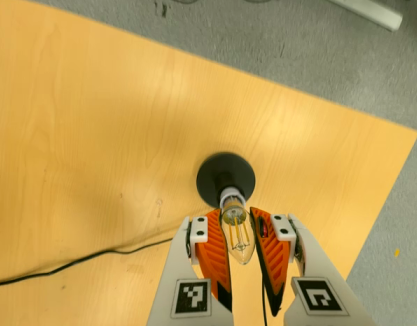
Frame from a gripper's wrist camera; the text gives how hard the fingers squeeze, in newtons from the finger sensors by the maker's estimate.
{"total": 23.5, "left": 26.4, "right": 20.6}